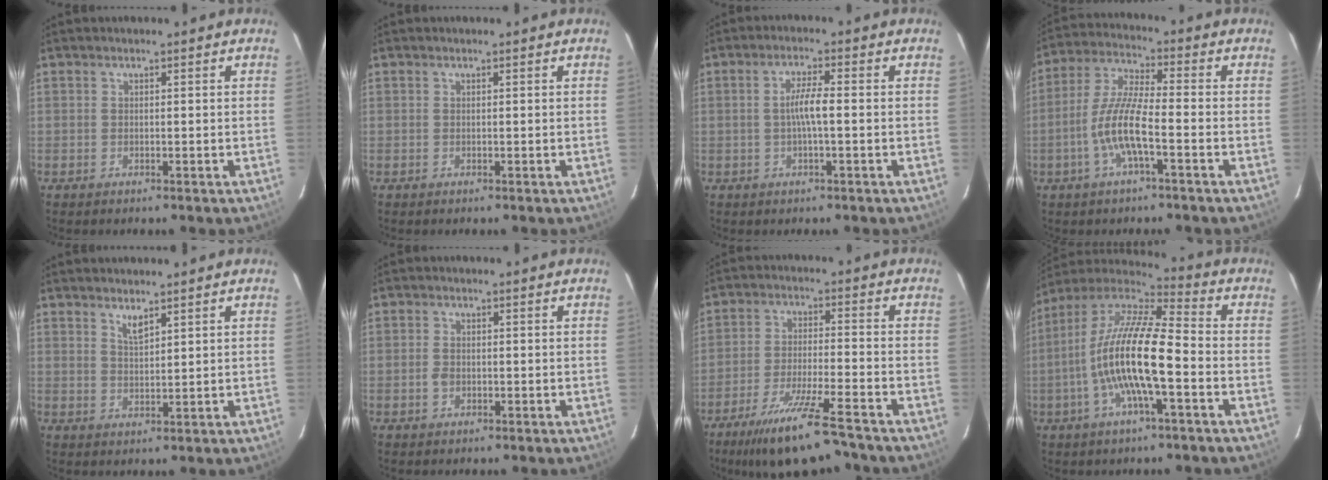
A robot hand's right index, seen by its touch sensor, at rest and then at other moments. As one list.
[{"total": 0.0}, {"total": 3.9, "force": [-0.5, 0.2, 3.9], "torque": [-0.074, 0.003, -0.008]}, {"total": 9.4, "force": [-3.5, 1.4, 8.5], "torque": [-0.183, 0.001, -0.067]}, {"total": 2.6, "force": [2.0, 0.6, 1.5], "torque": [-0.027, -0.002, 0.036]}, {"total": 2.2, "force": [-0.7, 1.5, 1.4], "torque": [-0.031, 0.002, -0.011]}, {"total": 13.5, "force": [-10.6, 1.6, 8.2], "torque": [-0.172, -0.025, -0.181]}, {"total": 16.6, "force": [-4.2, 3.3, 15.7], "torque": [-0.290, -0.007, -0.085]}]